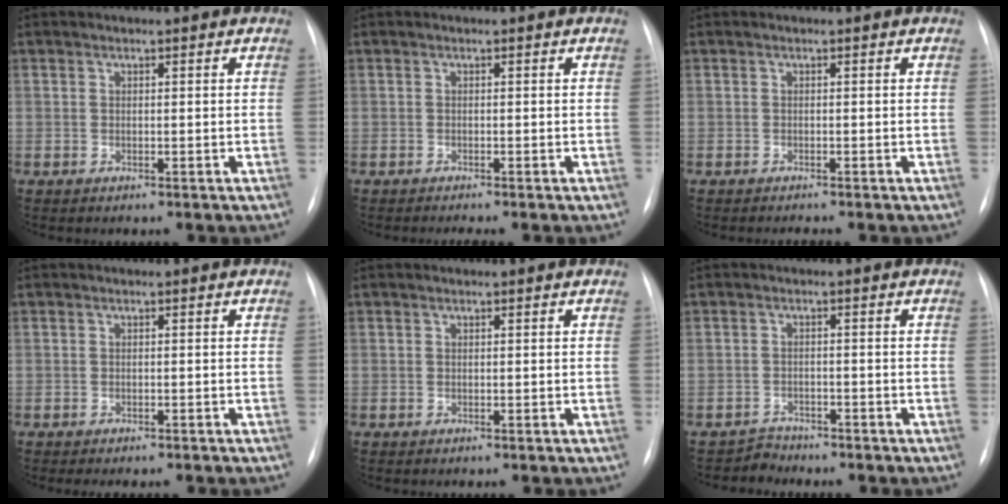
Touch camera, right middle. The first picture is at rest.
{"total": 1.8, "force": [-1.5, -0.3, 1.0], "torque": [-0.010, -0.001, -0.018]}
{"total": 1.0, "force": [-0.9, -0.2, 0.4], "torque": [-0.007, -0.002, -0.011]}
{"total": 3.3, "force": [-2.8, 0.9, 1.5], "torque": [-0.016, -0.004, -0.030]}
{"total": 0.0}
{"total": 2.4, "force": [-1.9, 0.4, -1.3], "torque": [0.028, -0.006, -0.037]}